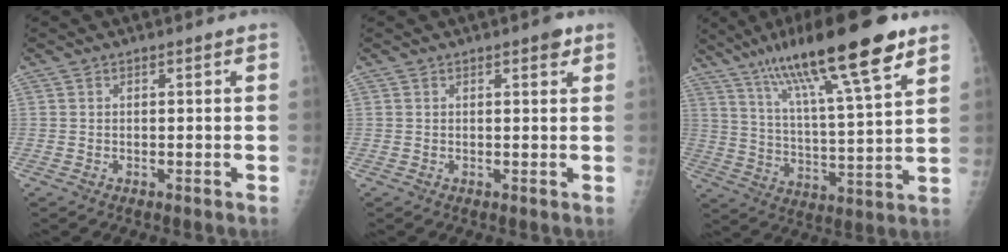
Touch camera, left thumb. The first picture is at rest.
{"total": 1.9, "force": [1.2, 0.7, 1.3], "torque": [-0.005, -0.003, 0.013]}
{"total": 21.3, "force": [13.5, 3.2, 16.2], "torque": [-0.265, -0.035, 0.229]}